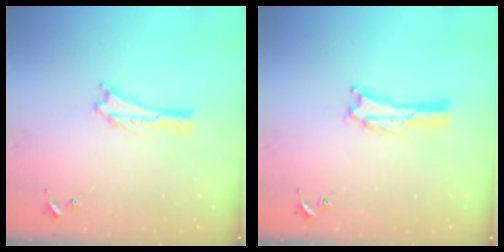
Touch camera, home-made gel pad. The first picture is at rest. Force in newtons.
{"total": 0.0}